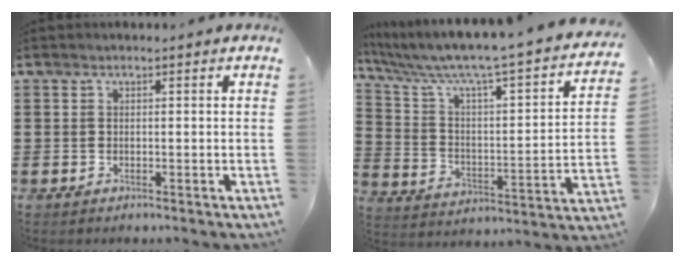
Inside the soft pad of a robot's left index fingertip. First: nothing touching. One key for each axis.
{"total": 6.0, "fx": 4.8, "fy": 0.4, "fz": 3.5, "tx": -0.093, "ty": -0.051, "tz": 0.072}